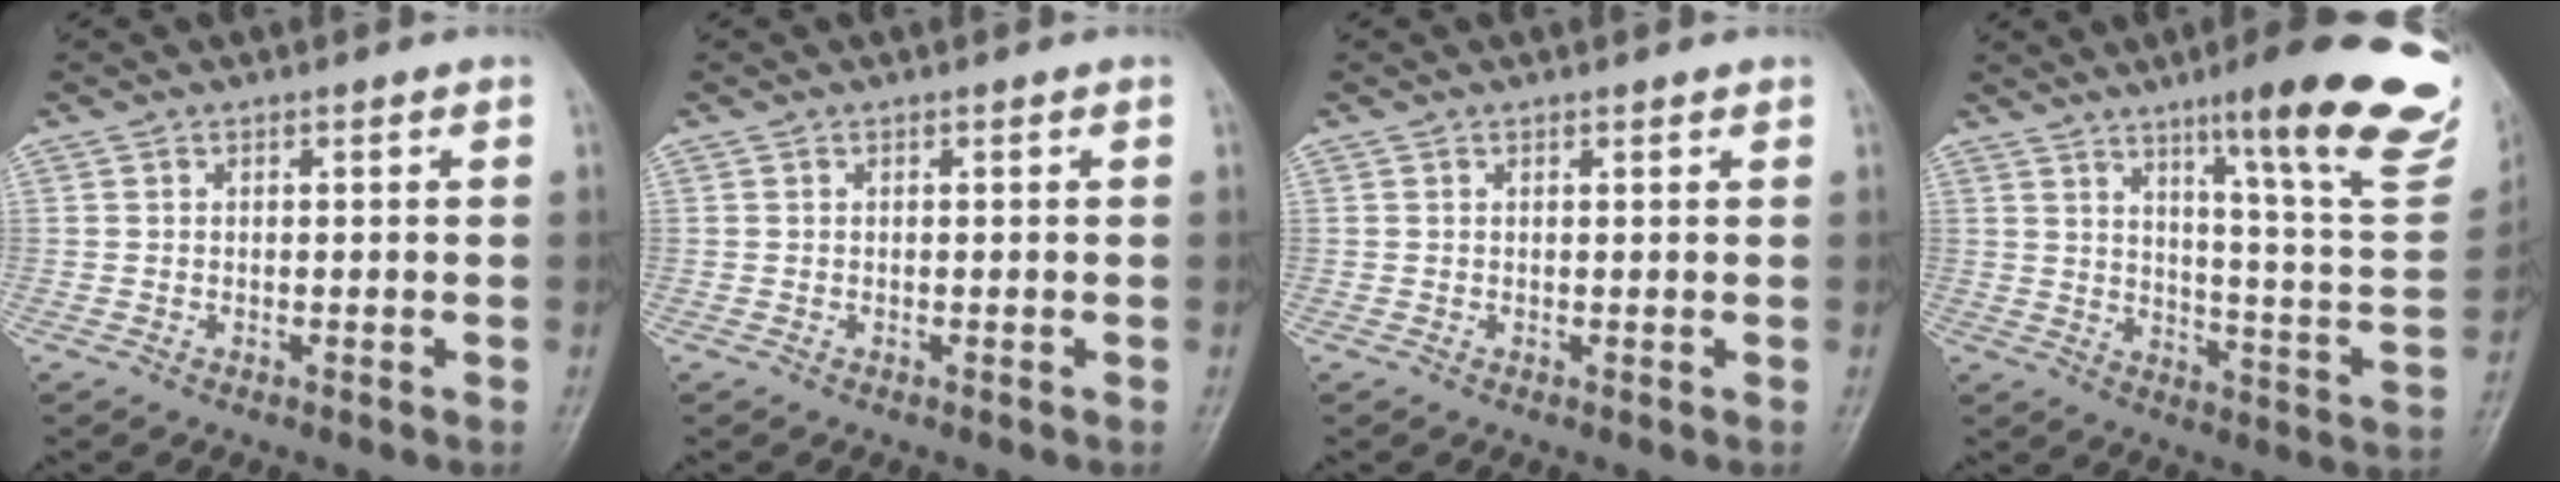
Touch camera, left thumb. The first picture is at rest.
{"total": 0.0}
{"total": 0.6, "force": [0.5, 0.2, 0.2], "torque": [-0.005, -0.003, 0.007]}
{"total": 24.4, "force": [15.3, 3.3, 18.7], "torque": [-0.225, -0.073, 0.207]}